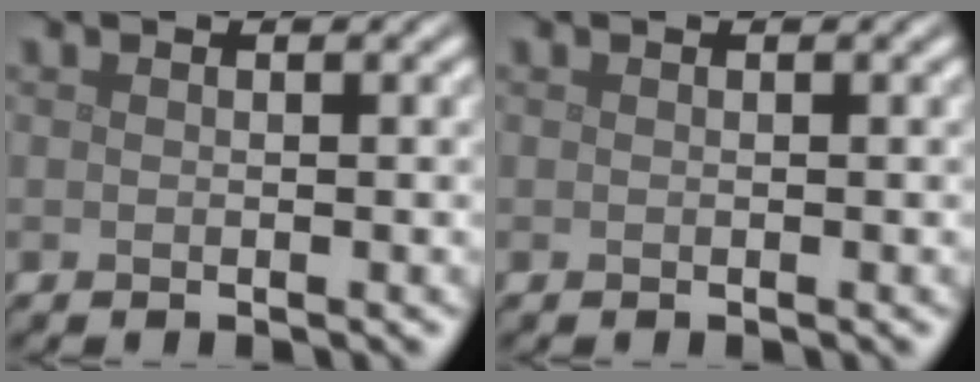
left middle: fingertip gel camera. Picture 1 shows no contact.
{"total": 0.0}